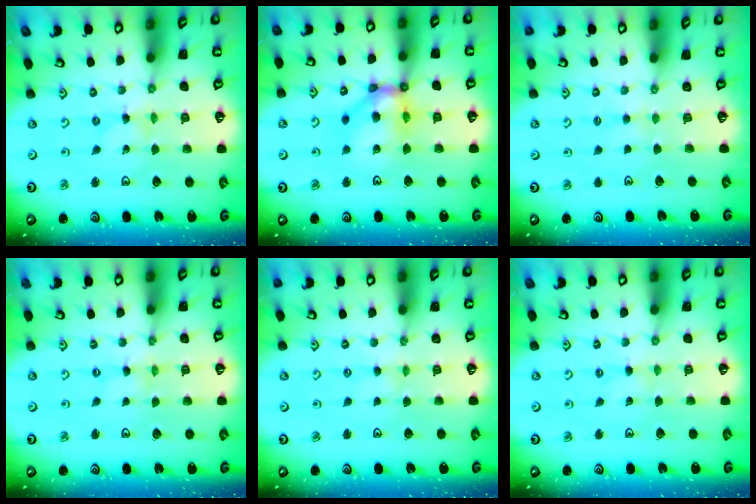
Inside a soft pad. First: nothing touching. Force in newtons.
{"total": 12.7, "press": 12.6, "slide": 1.4}
{"total": 1.9, "press": 1.8, "slide": 0.3}
{"total": 0.0}
{"total": 1.7, "press": 1.7, "slide": 0.4}
{"total": 1.2, "press": 1.2, "slide": 0.2}